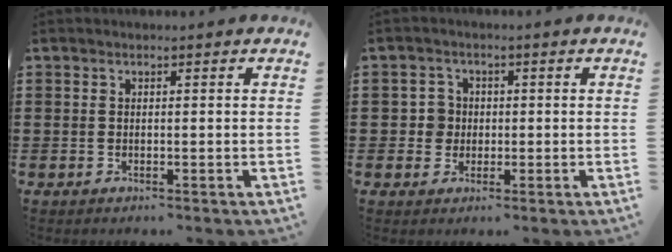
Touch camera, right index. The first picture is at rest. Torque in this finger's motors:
{"motor_torque": [0.22, -0.06, 0.00, 0.00]}